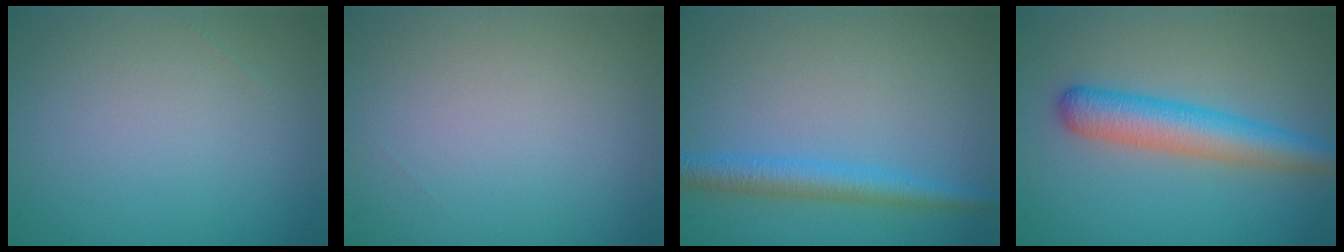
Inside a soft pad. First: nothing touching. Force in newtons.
{"total": 0.0}
{"total": 3.1, "press": 3.1, "slide": 0.1}
{"total": 5.1, "press": 5.1, "slide": 0.1}